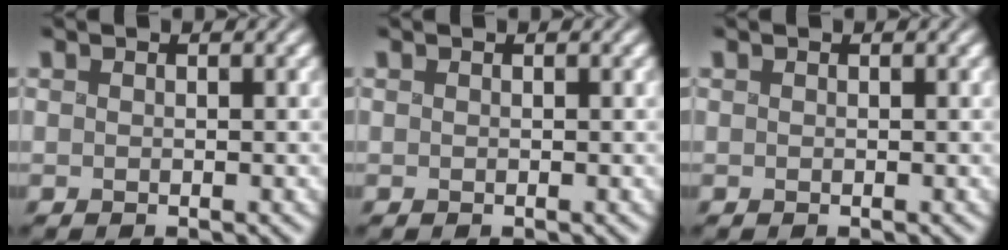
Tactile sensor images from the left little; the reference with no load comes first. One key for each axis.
{"total": 0.0}
{"total": 0.0}